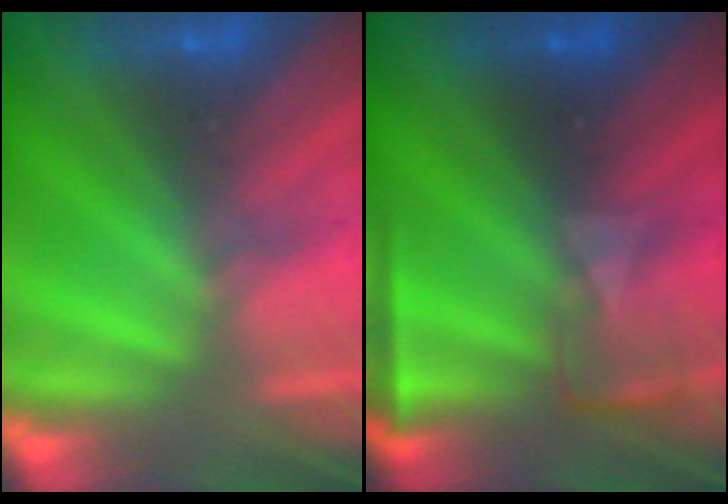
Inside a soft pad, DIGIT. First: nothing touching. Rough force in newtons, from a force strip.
{"total": 2.4}